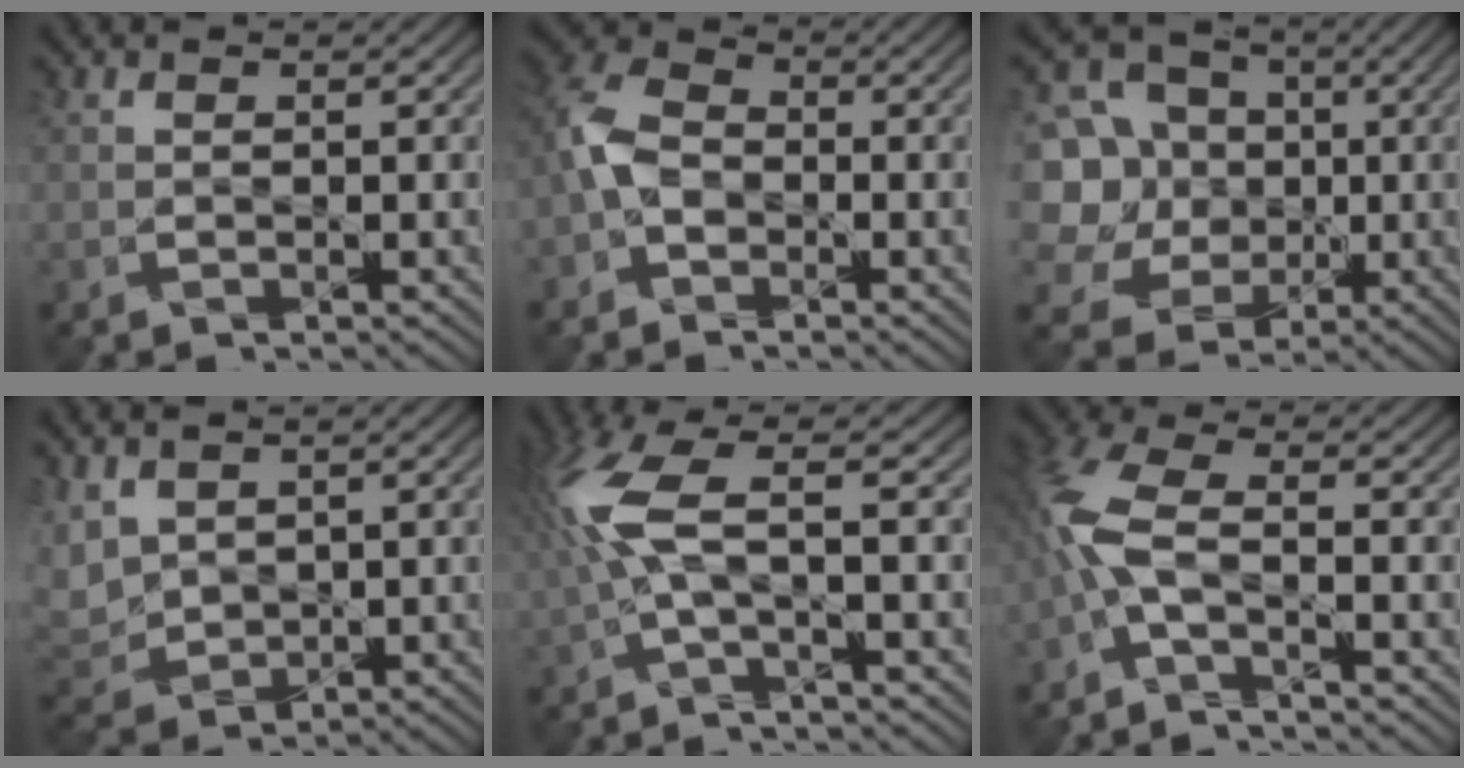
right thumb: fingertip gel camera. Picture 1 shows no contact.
{"total": 6.1, "force": [-1.9, 4.2, 4.0], "torque": [-0.112, 0.006, -0.053]}
{"total": 15.6, "force": [1.3, 13.8, 7.0], "torque": [-0.267, 0.034, 0.014]}
{"total": 5.4, "force": [2.0, 3.6, 3.5], "torque": [-0.129, 0.005, 0.040]}
{"total": 7.6, "force": [0.7, 1.1, 7.5], "torque": [-0.186, 0.015, 0.010]}
{"total": 6.7, "force": [-2.5, 1.9, 5.9], "torque": [-0.161, 0.003, -0.066]}